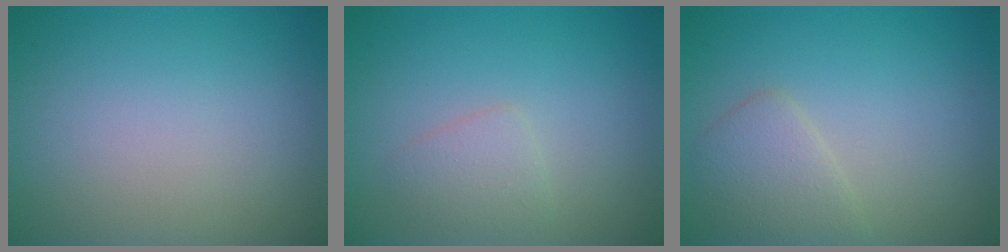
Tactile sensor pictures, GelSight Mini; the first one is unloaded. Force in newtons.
{"total": 1.5, "press": 1.5, "slide": 0.1}
{"total": 2.5, "press": 2.5, "slide": 0.2}